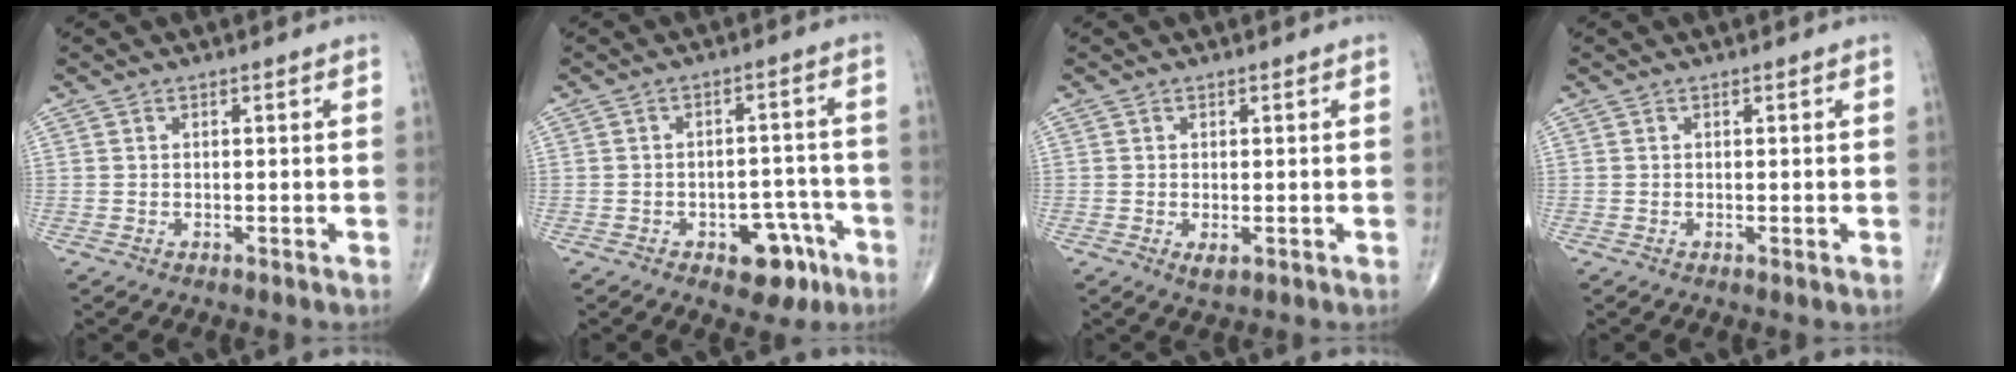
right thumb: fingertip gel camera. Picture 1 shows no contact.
{"total": 8.3, "force": [-4.4, 4.8, 5.2], "torque": [-0.034, 0.039, -0.053]}
{"total": 1.7, "force": [-0.5, 0.8, 1.5], "torque": [-0.023, -0.004, -0.004]}
{"total": 0.0}